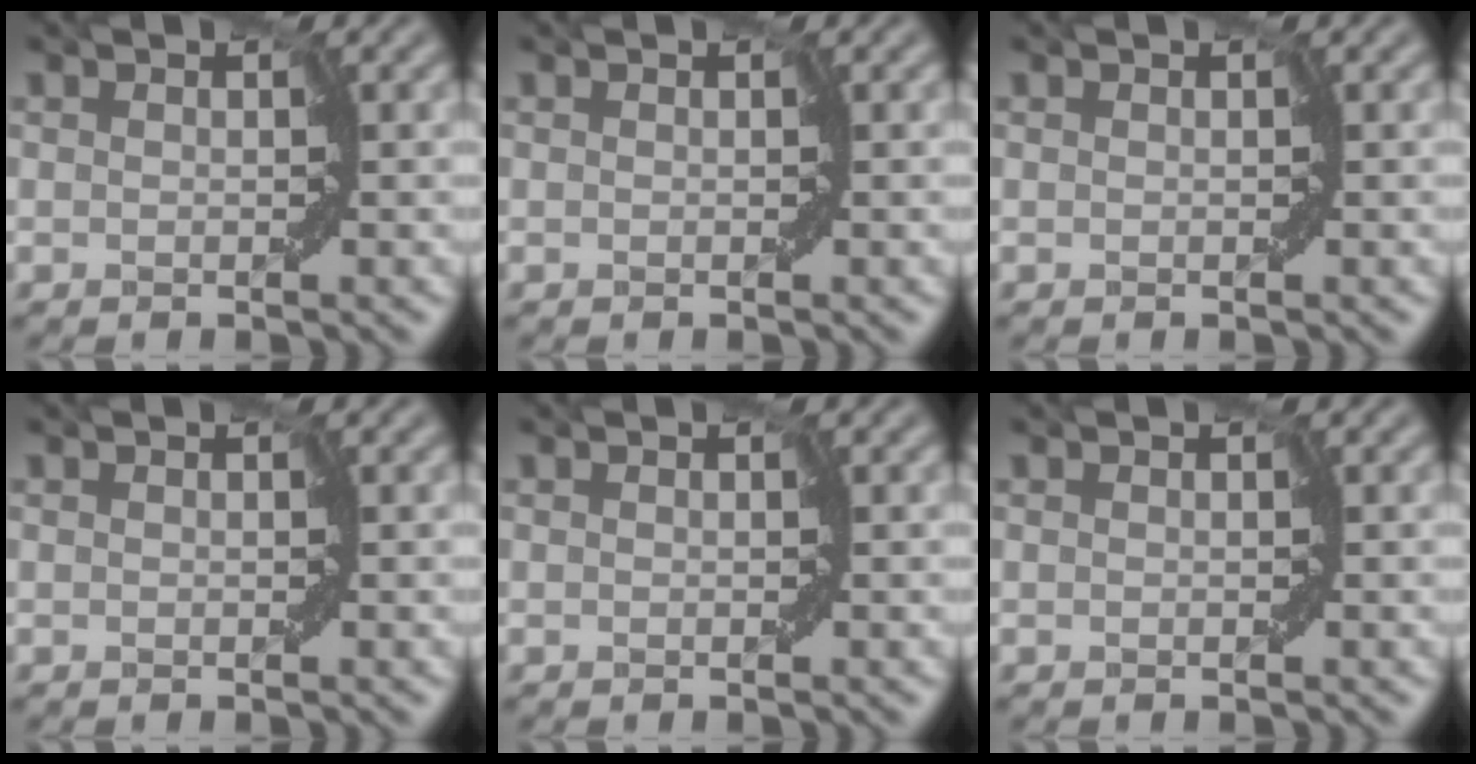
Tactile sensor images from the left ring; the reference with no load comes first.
{"total": 0.0}
{"total": 0.0}
{"total": 0.0}
{"total": 0.0}
{"total": 0.0}